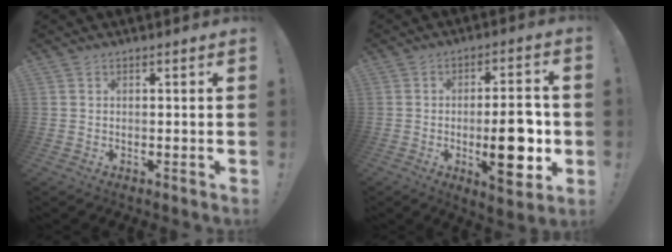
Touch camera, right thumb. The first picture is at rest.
{"total": 14.9, "force": [-2.7, 4.8, 13.9], "torque": [-0.212, 0.001, -0.041]}